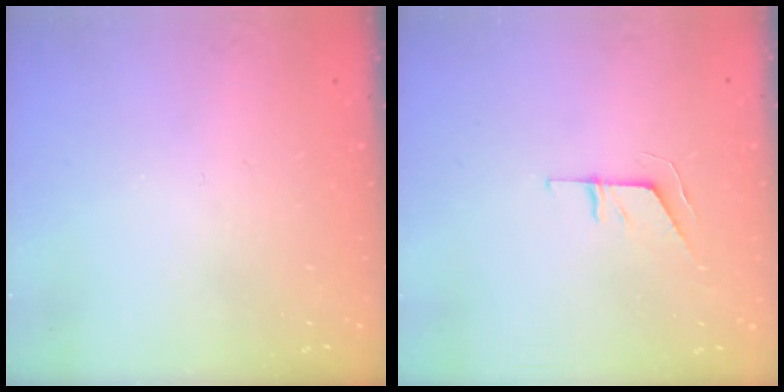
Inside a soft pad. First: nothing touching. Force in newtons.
{"total": 4.5, "press": 4.5, "slide": 0.3}